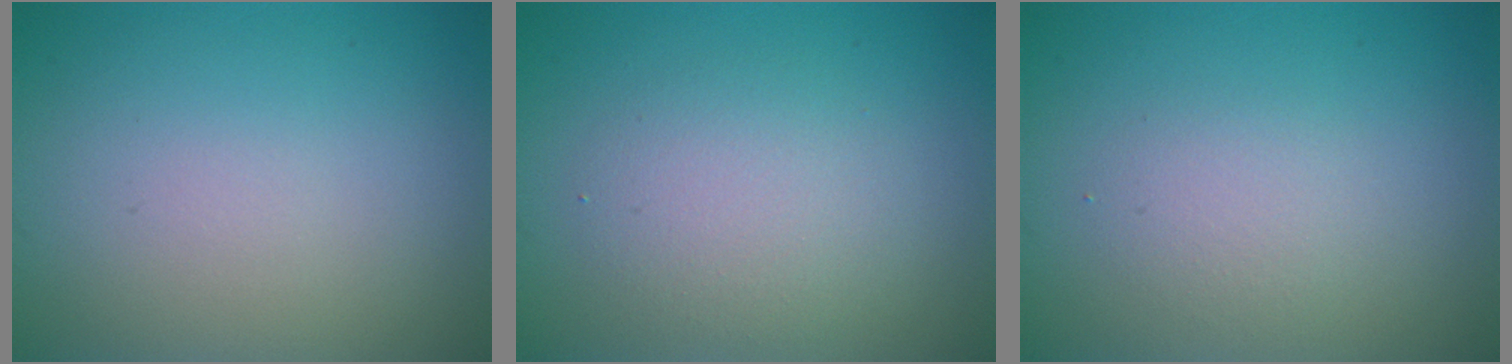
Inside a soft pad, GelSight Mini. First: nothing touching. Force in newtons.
{"total": 3.2, "press": 3.2, "slide": 0.1}
{"total": 1.7, "press": 1.7, "slide": 0.2}